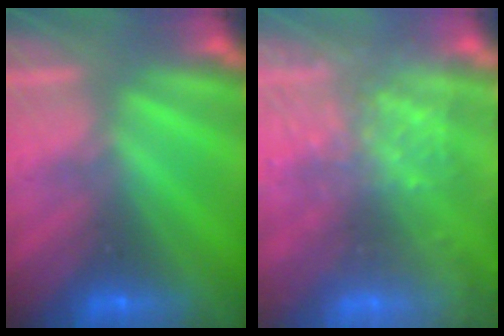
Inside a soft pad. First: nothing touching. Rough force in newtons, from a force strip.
{"total": 7.6}